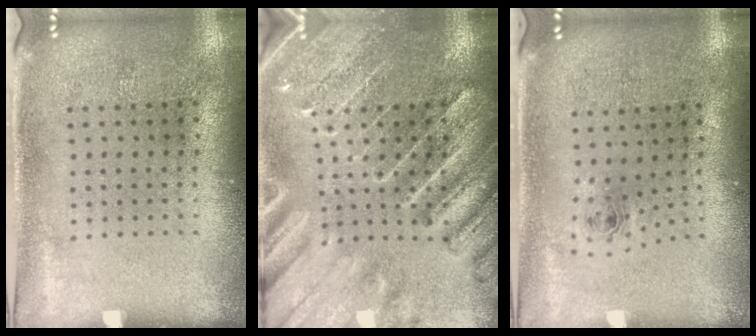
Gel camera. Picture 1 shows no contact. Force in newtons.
{"total": 3.0, "press": 2.9, "slide": 0.8}
{"total": 0.7, "press": 0.3, "slide": 0.6}